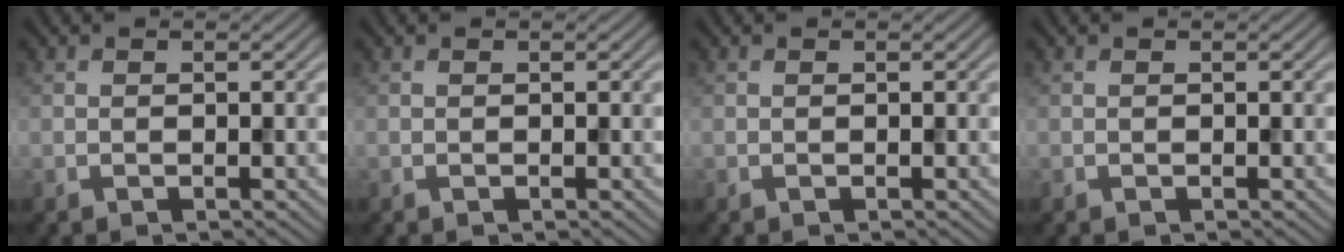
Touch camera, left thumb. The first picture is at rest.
{"total": 0.0}
{"total": 0.0}
{"total": 0.0}